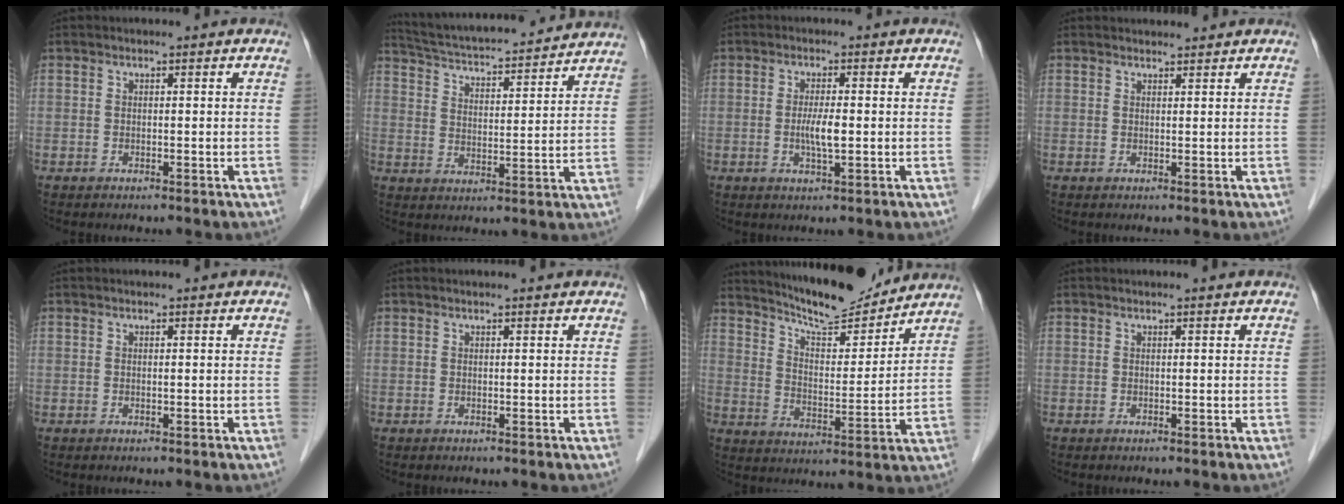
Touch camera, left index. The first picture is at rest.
{"total": 19.6, "force": [18.1, 2.2, 7.2], "torque": [-0.123, 0.025, 0.264]}
{"total": 3.4, "force": [-0.3, 0.5, 3.4], "torque": [-0.069, -0.005, -0.006]}
{"total": 2.1, "force": [2.0, 0.3, 0.1], "torque": [-0.009, 0.012, 0.033]}
{"total": 0.0}
{"total": 1.3, "force": [1.3, 0.0, 0.4], "torque": [-0.011, 0.009, 0.015]}
{"total": 13.1, "force": [12.3, 1.5, 4.2], "torque": [-0.074, -0.003, 0.197]}
{"total": 0.6, "force": [0.6, 0.0, 0.2], "torque": [-0.004, 0.004, 0.008]}